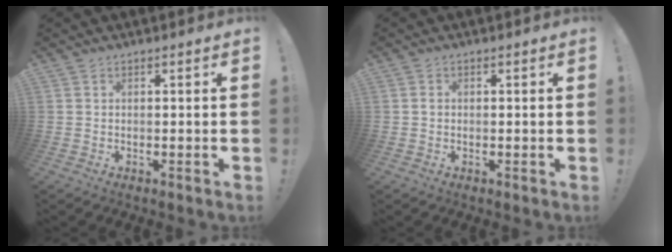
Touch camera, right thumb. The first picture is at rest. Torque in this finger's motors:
{"motor_torque": [-0.28, -0.24, -0.34, 0.28, -0.01]}